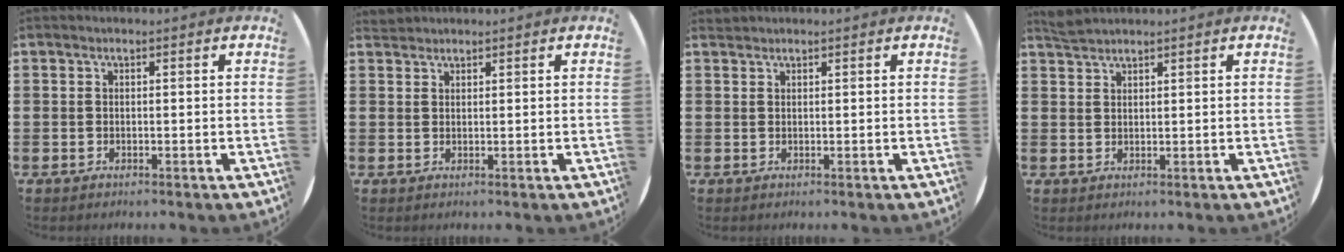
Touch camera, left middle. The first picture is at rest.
{"total": 1.1, "force": [1.0, 0.2, -0.2], "torque": [0.004, 0.002, 0.020]}
{"total": 0.6, "force": [0.6, 0.0, -0.2], "torque": [0.004, 0.003, 0.011]}
{"total": 1.8, "force": [1.8, 0.0, 0.0], "torque": [-0.004, 0.001, 0.035]}